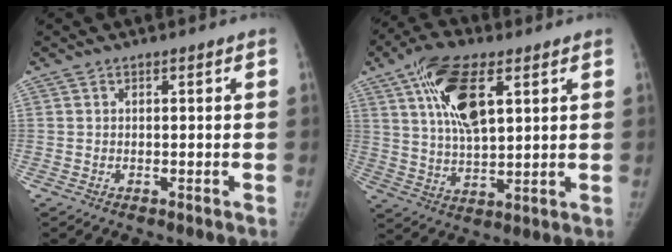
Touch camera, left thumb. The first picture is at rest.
{"total": 14.1, "force": [5.9, 6.2, 11.2], "torque": [-0.194, -0.012, 0.107]}